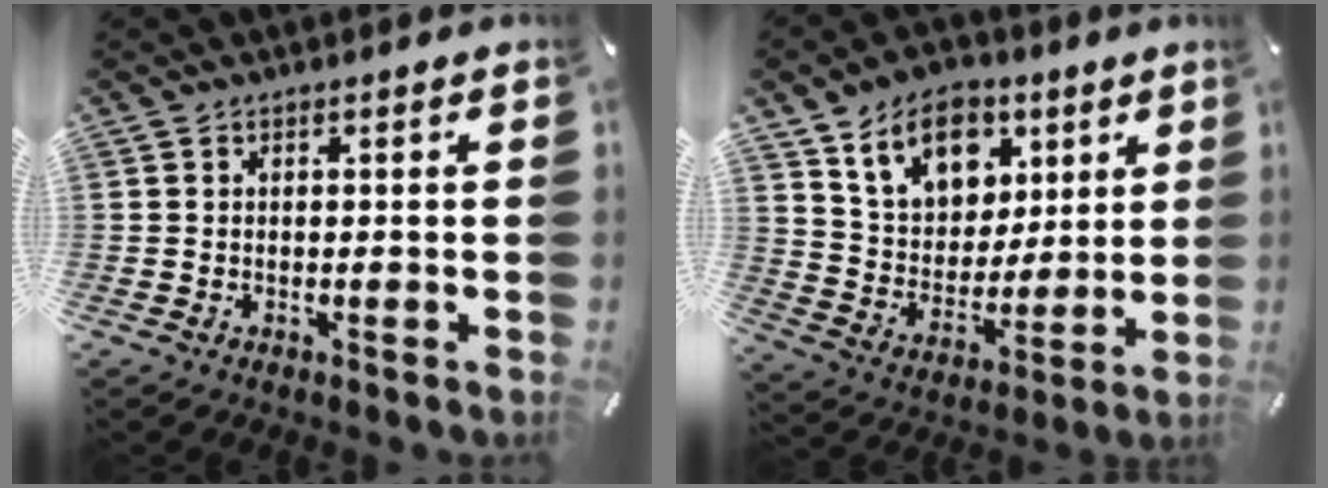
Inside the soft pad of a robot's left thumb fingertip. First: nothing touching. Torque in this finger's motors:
{"motor_torque": [2.49, 2.52, 1.40, -1.37, 0.17]}